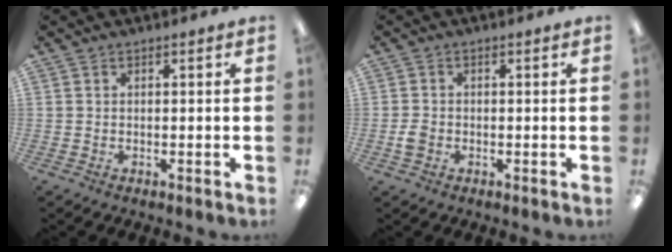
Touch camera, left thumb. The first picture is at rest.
{"total": 2.3, "force": [-0.6, 1.9, 1.2], "torque": [-0.020, 0.004, -0.011]}